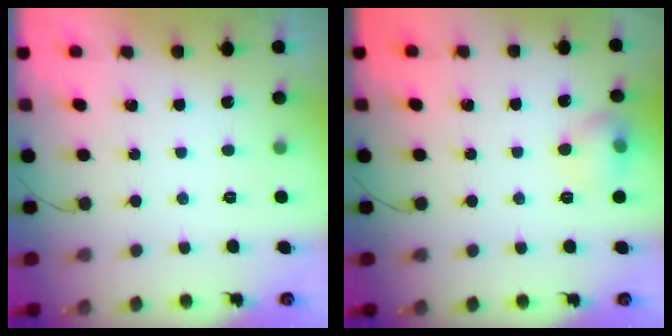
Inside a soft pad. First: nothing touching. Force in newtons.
{"total": 7.2, "press": 7.0, "slide": 1.3}